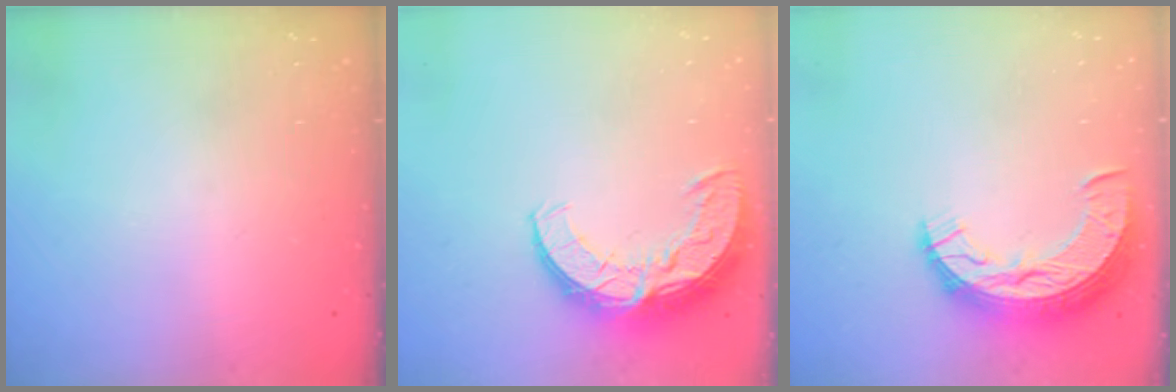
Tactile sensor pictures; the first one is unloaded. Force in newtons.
{"total": 12.7, "press": 12.6, "slide": 1.1}
{"total": 11.3, "press": 11.2, "slide": 0.9}